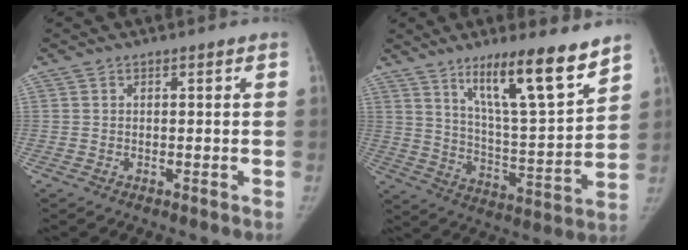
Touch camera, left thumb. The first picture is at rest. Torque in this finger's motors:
{"motor_torque": [0.36, 0.22, 1.45, -1.32, 0.25]}